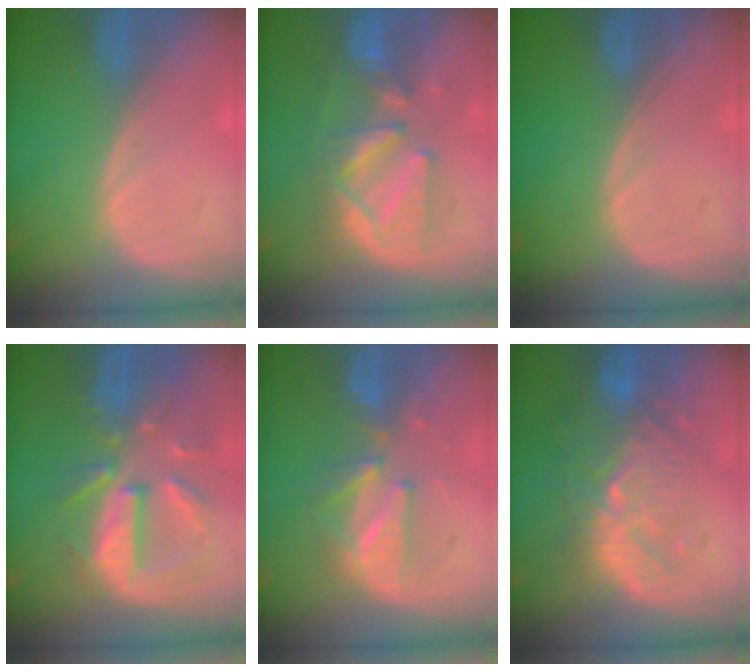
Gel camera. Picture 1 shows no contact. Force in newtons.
{"total": 8.9, "press": 8.8, "slide": 1.0}
{"total": 0.0}
{"total": 10.7, "press": 9.5, "slide": 4.9}
{"total": 6.2, "press": 6.2, "slide": 0.6}
{"total": 10.8, "press": 9.8, "slide": 4.5}